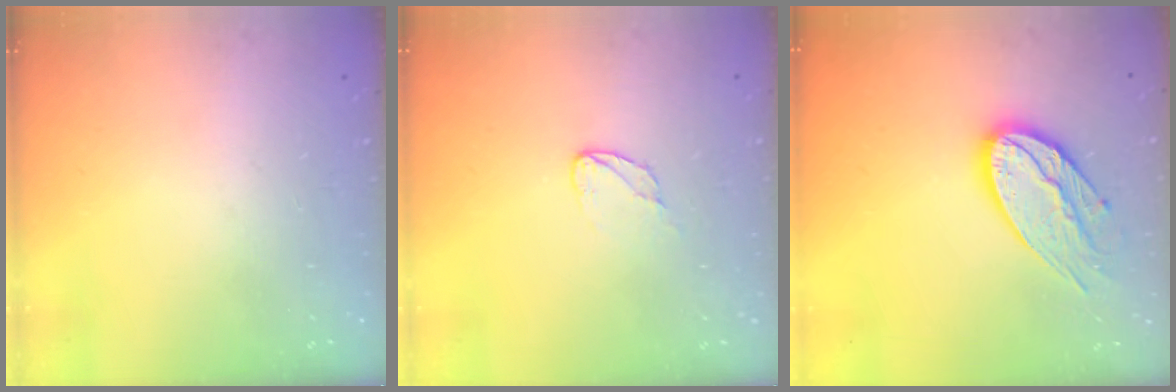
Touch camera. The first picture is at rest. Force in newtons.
{"total": 4.2, "press": 4.2, "slide": 0.4}
{"total": 15.8, "press": 15.8, "slide": 1.2}